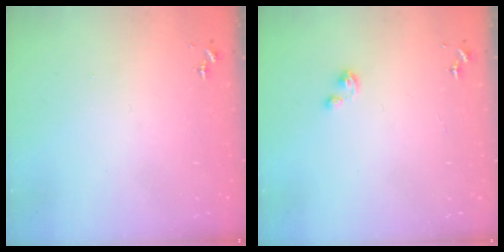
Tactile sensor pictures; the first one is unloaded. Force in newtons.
{"total": 2.3, "press": 2.3, "slide": 0.2}